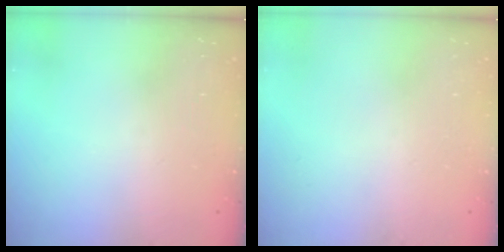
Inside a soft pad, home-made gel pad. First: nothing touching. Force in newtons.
{"total": 0.0}